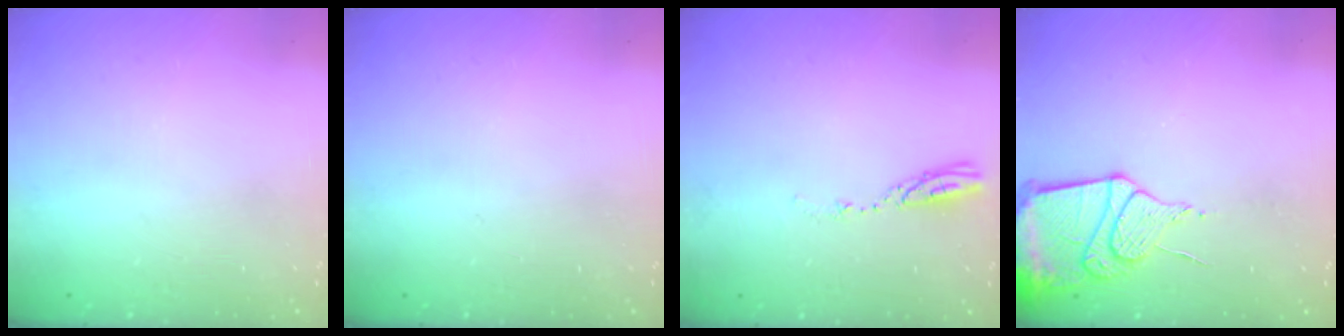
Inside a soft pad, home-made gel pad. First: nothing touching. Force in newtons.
{"total": 0.0}
{"total": 4.0, "press": 3.9, "slide": 0.5}
{"total": 13.2, "press": 13.1, "slide": 1.7}